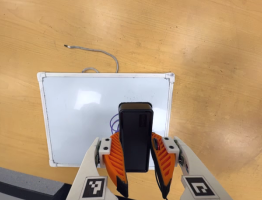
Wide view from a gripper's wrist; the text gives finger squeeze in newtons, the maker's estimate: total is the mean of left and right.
{"total": 9.6, "left": 7.6, "right": 11.5}